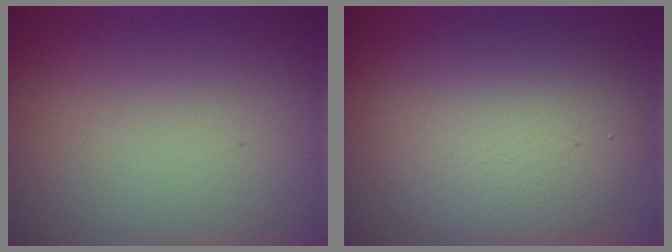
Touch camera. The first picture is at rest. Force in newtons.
{"total": 7.5, "press": 7.5, "slide": 0.3}